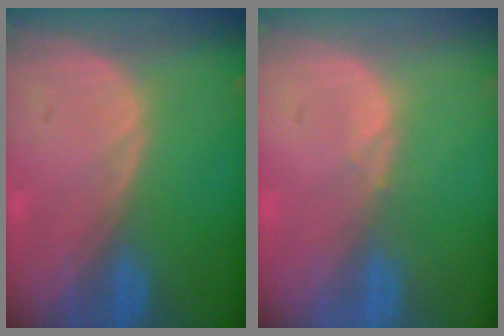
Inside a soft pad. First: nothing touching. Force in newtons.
{"total": 0.5, "press": 0.5, "slide": 0.2}